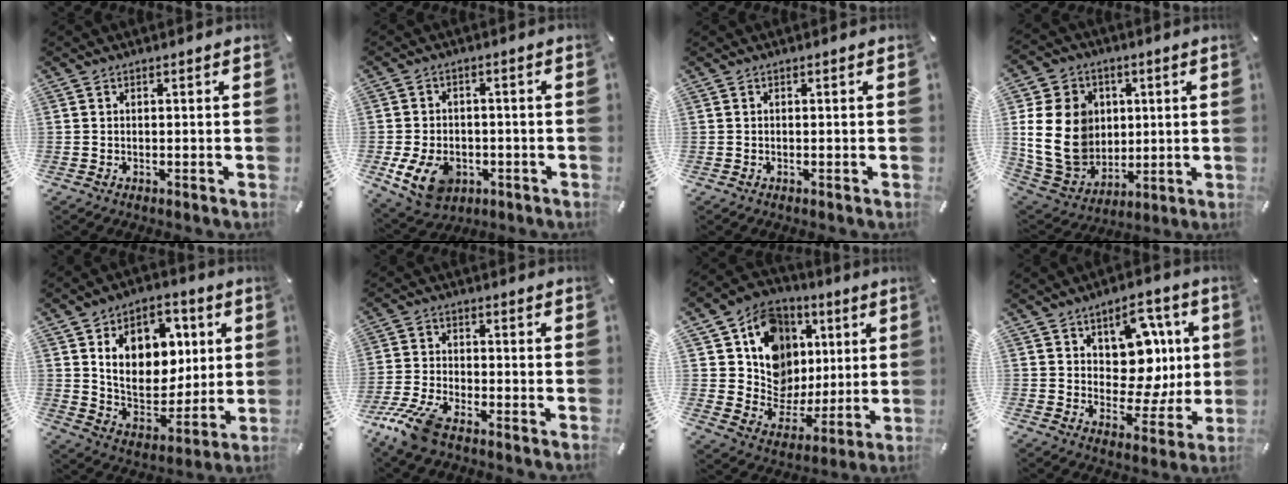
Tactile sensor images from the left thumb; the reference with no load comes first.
{"total": 10.0, "force": [-3.4, 7.4, 5.7], "torque": [-0.120, 0.006, -0.061]}
{"total": 0.0}
{"total": 19.0, "force": [2.1, 16.1, 9.8], "torque": [-0.201, -0.008, 0.045]}
{"total": 15.7, "force": [5.5, 11.8, 8.7], "torque": [-0.125, -0.020, 0.106]}
{"total": 8.1, "force": [-5.9, 3.0, 4.7], "torque": [-0.120, 0.010, -0.116]}
{"total": 14.6, "force": [3.8, 13.1, 5.1], "torque": [-0.074, -0.031, 0.089]}
{"total": 13.2, "force": [4.5, 9.9, 7.5], "torque": [-0.090, -0.041, 0.085]}